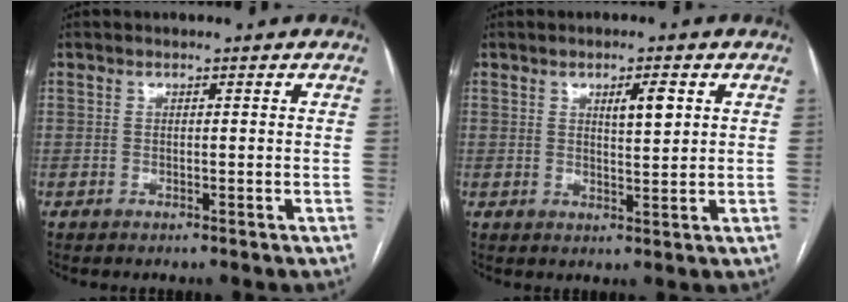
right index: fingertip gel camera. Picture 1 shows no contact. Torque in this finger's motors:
{"motor_torque": [0.43, 0.12, 0.04, 0.06]}